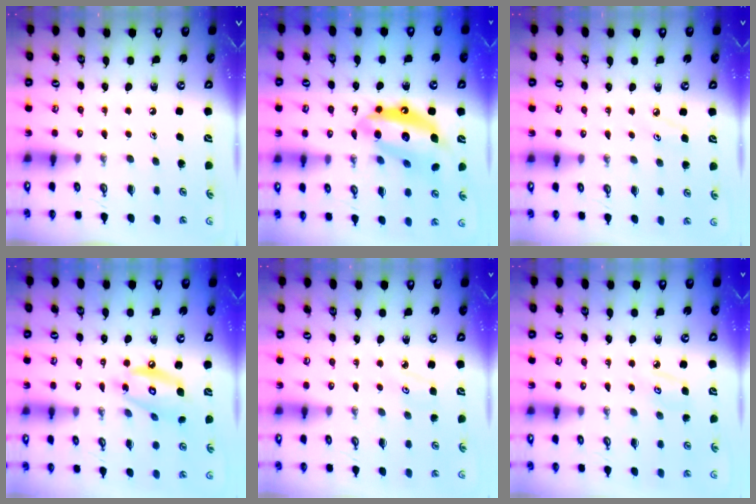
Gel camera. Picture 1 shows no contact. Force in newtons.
{"total": 15.5, "press": 15.5, "slide": 1.3}
{"total": 4.3, "press": 4.2, "slide": 0.5}
{"total": 12.8, "press": 12.8, "slide": 1.2}
{"total": 3.0, "press": 3.0, "slide": 0.4}
{"total": 4.4, "press": 4.3, "slide": 0.5}